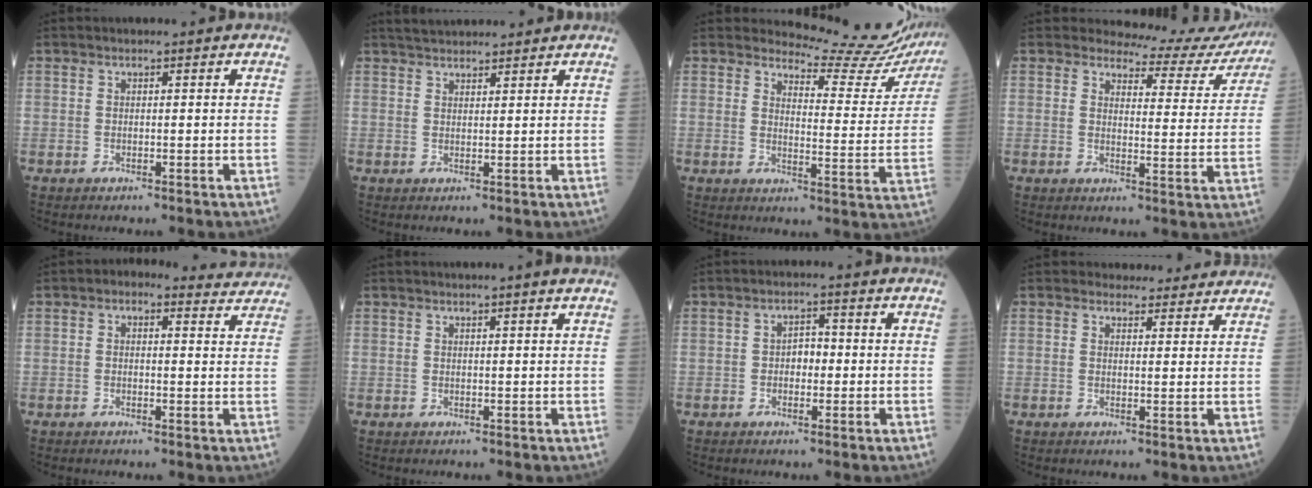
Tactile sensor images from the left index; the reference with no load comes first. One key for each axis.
{"total": 5.1, "fx": 4.8, "fy": 1.1, "fz": 1.6, "tx": -0.021, "ty": 0.034, "tz": 0.073}
{"total": 13.8, "fx": 13.6, "fy": 1.8, "fz": 0.8, "tx": 0.002, "ty": -0.087, "tz": 0.137}
{"total": 11.1, "fx": 10.8, "fy": 2.7, "fz": -0.3, "tx": 0.031, "ty": -0.052, "tz": 0.097}
{"total": 5.4, "fx": 4.3, "fy": 2.8, "fz": 1.7, "tx": -0.004, "ty": 0.013, "tz": 0.032}
{"total": 1.1, "fx": 0.8, "fy": -0.3, "fz": 0.7, "tx": -0.009, "ty": 0.003, "tz": 0.013}
{"total": 2.6, "fx": -0.7, "fy": 1.7, "fz": 1.8, "tx": -0.023, "ty": 0.008, "tz": -0.018}
{"total": 5.4, "fx": 4.9, "fy": 2.2, "fz": 0.3, "tx": 0.010, "ty": 0.003, "tz": 0.044}